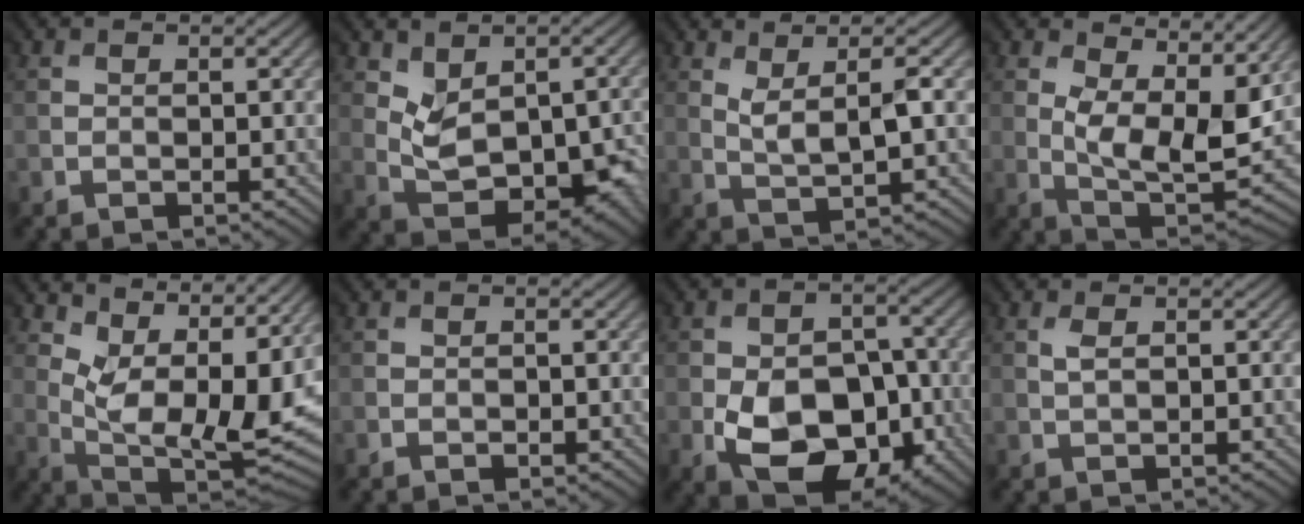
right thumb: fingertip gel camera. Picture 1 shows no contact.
{"total": 5.4, "force": [1.1, 3.6, 3.9], "torque": [-0.075, -0.018, 0.031]}
{"total": 2.8, "force": [1.6, 0.2, 2.3], "torque": [-0.051, -0.004, 0.034]}
{"total": 10.0, "force": [3.9, 4.3, 8.1], "torque": [-0.146, -0.013, 0.067]}
{"total": 13.2, "force": [6.0, 6.3, 9.9], "torque": [-0.167, 0.007, 0.110]}
{"total": 0.5, "force": [-0.2, 0.5, 0.1], "torque": [0.001, -0.003, 0.000]}
{"total": 10.5, "force": [-3.5, 7.2, 6.8], "torque": [-0.114, -0.041, -0.045]}
{"total": 1.4, "force": [0.9, 0.7, 0.8], "torque": [-0.024, 0.001, 0.020]}